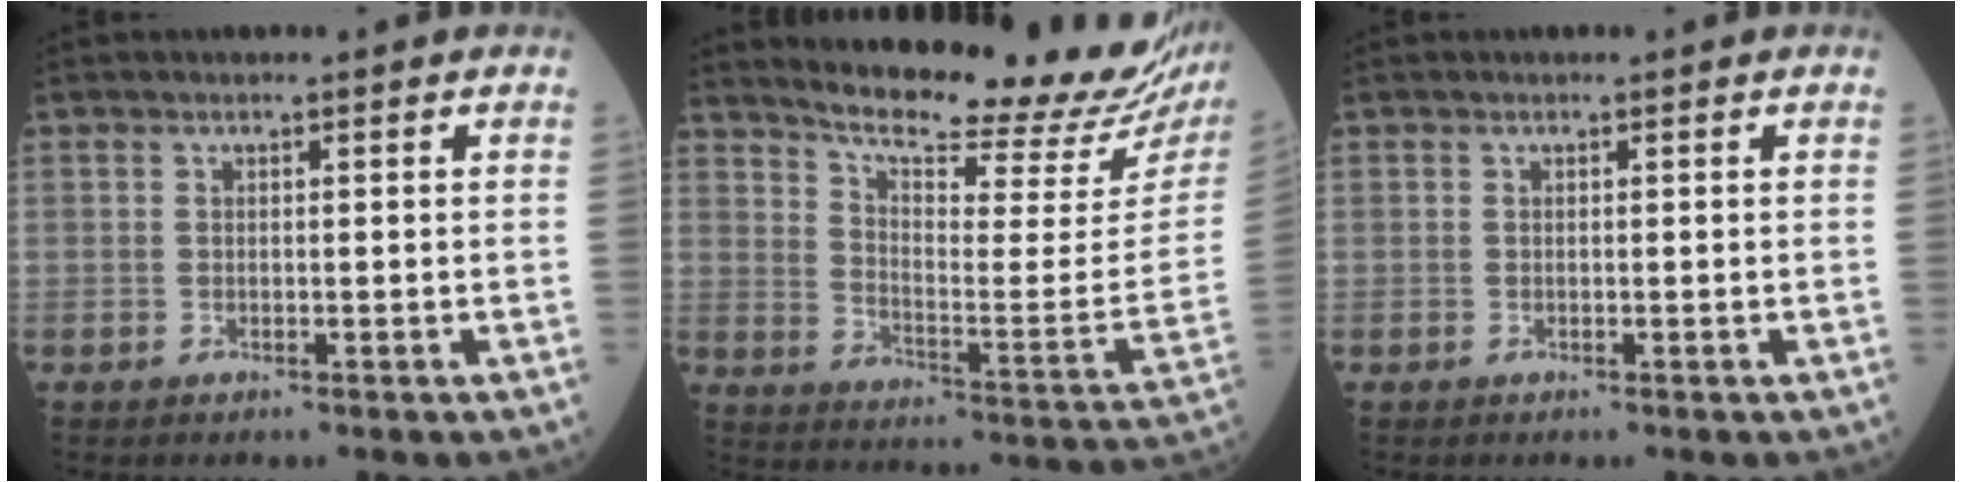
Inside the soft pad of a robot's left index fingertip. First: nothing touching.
{"total": 23.3, "force": [20.9, 1.4, 10.3], "torque": [-0.155, -0.085, 0.276]}
{"total": 0.0}